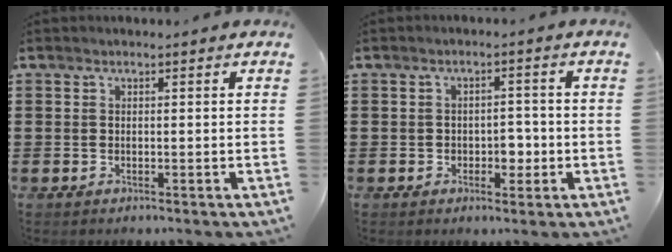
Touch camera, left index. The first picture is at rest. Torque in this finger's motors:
{"motor_torque": [0.08, 0.08, 0.07, 0.04]}